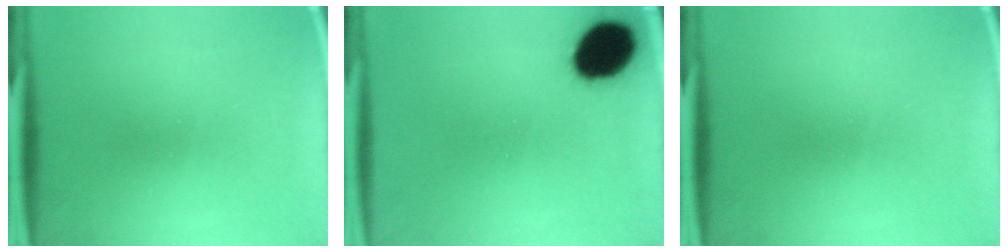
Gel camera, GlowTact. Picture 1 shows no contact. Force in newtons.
{"total": 12.0}
{"total": 0.0}